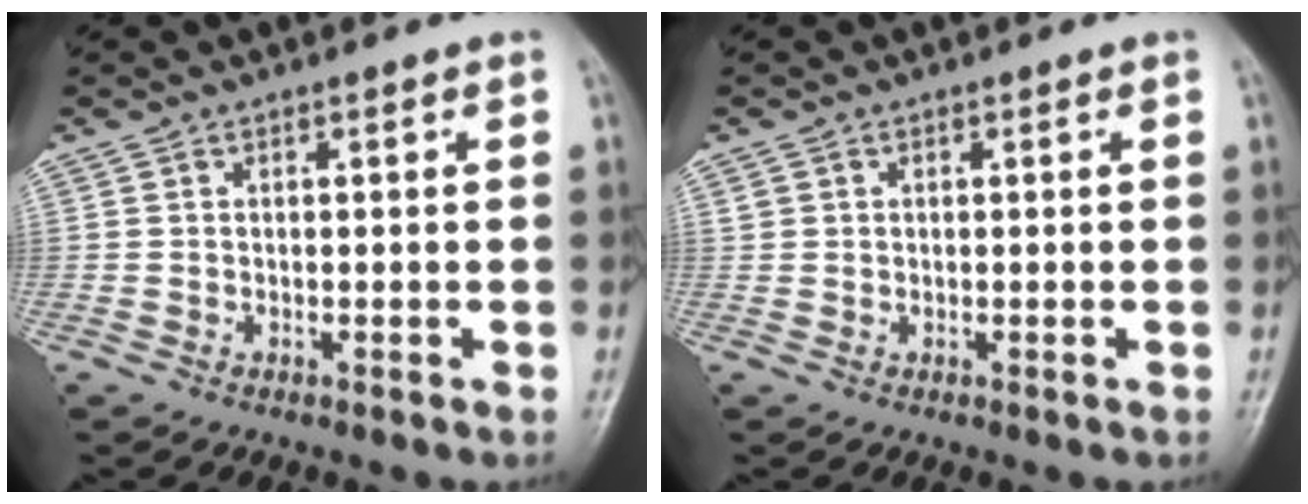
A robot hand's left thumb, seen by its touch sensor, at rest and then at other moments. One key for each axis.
{"total": 1.1, "fx": 0.3, "fy": 1.0, "fz": 0.4, "tx": -0.003, "ty": 0.002, "tz": 0.004}